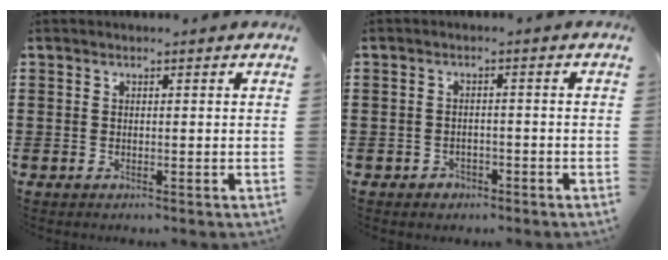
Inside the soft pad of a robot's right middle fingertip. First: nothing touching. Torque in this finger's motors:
{"motor_torque": [-0.12, 0.06, 0.00, 0.03]}